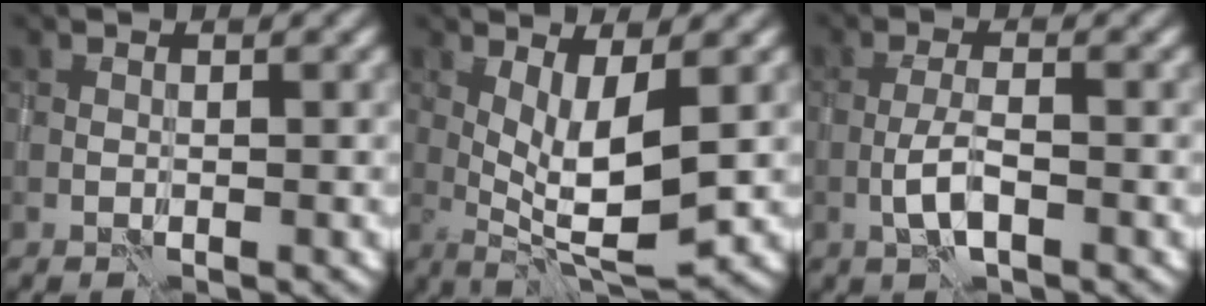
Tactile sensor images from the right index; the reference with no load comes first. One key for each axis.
{"total": 5.6, "fx": 0.5, "fy": 1.2, "fz": 5.4, "tx": -0.097, "ty": -0.013, "tz": 0.017}
{"total": 2.6, "fx": -1.2, "fy": 0.5, "fz": 2.2, "tx": -0.048, "ty": 0.005, "tz": -0.028}